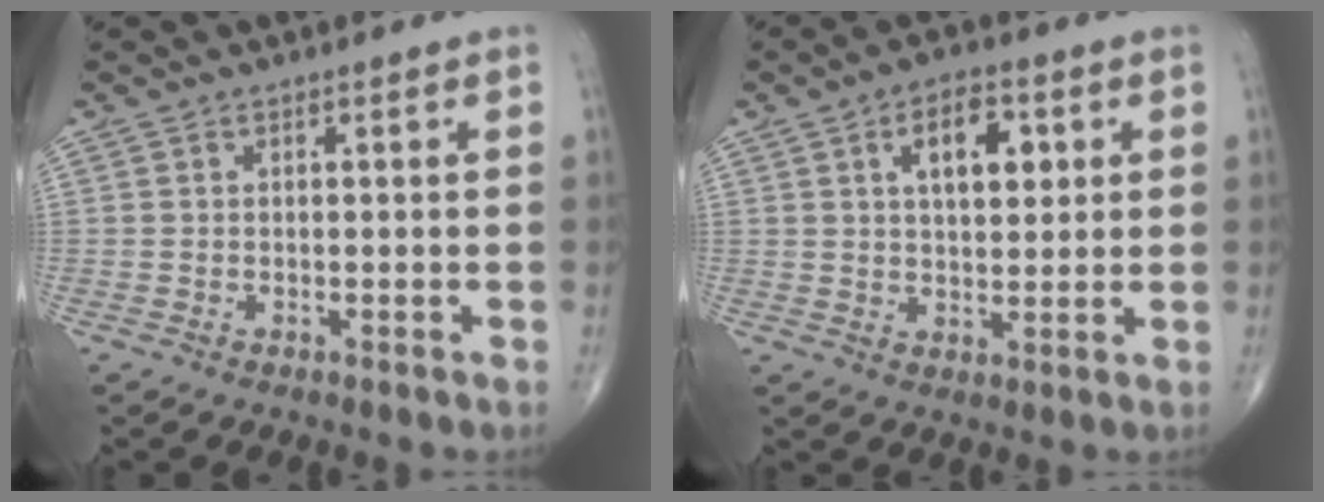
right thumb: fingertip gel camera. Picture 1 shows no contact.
{"total": 9.1, "force": [3.0, 4.8, 7.2], "torque": [-0.085, -0.005, 0.045]}